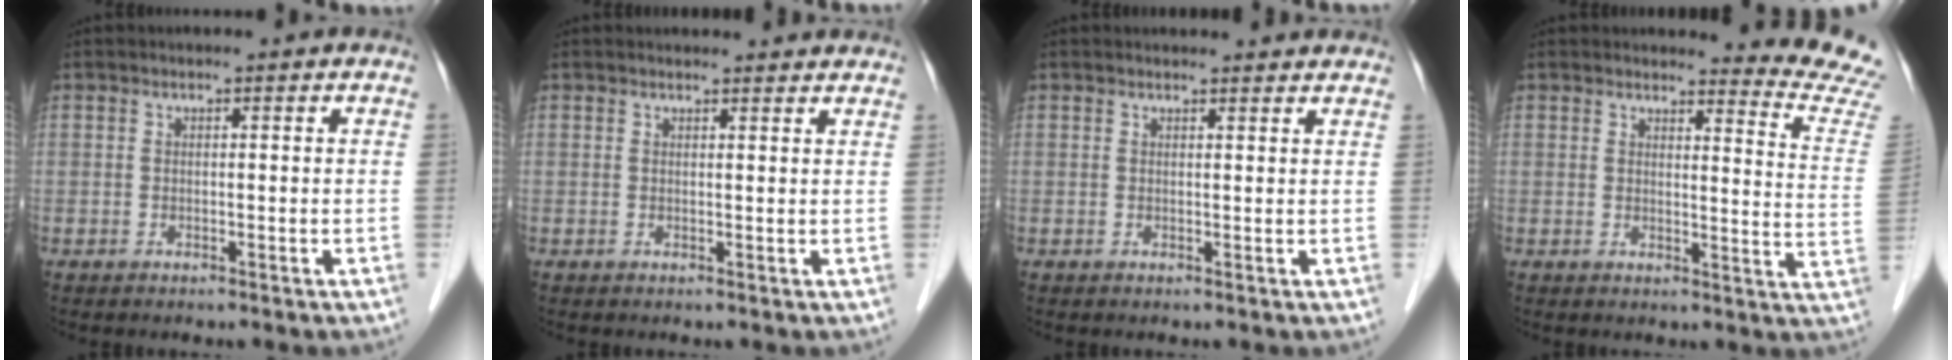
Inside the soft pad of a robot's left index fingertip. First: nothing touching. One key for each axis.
{"total": 5.9, "fx": 5.7, "fy": 1.0, "fz": 1.2, "tx": -0.009, "ty": 0.014, "tz": 0.053}
{"total": 5.3, "fx": 5.1, "fy": 0.9, "fz": 1.0, "tx": -0.010, "ty": 0.013, "tz": 0.048}
{"total": 10.9, "fx": 10.8, "fy": -1.5, "fz": -0.3, "tx": 0.003, "ty": -0.134, "tz": 0.096}